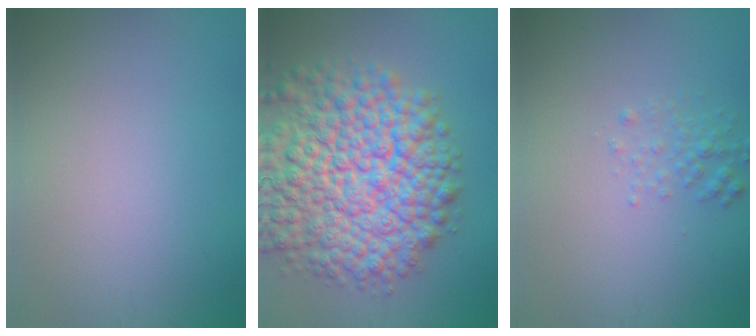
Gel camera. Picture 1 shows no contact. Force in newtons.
{"total": 12.4, "press": 12.4, "slide": 0.5}
{"total": 1.4, "press": 1.4, "slide": 0.1}